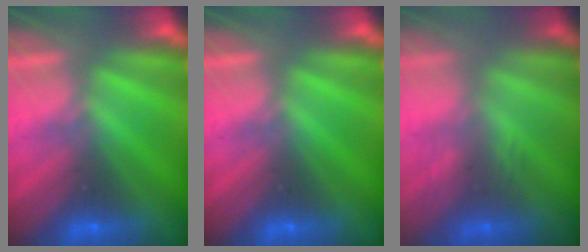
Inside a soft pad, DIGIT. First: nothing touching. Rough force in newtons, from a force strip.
{"total": 0.0}
{"total": 2.9}